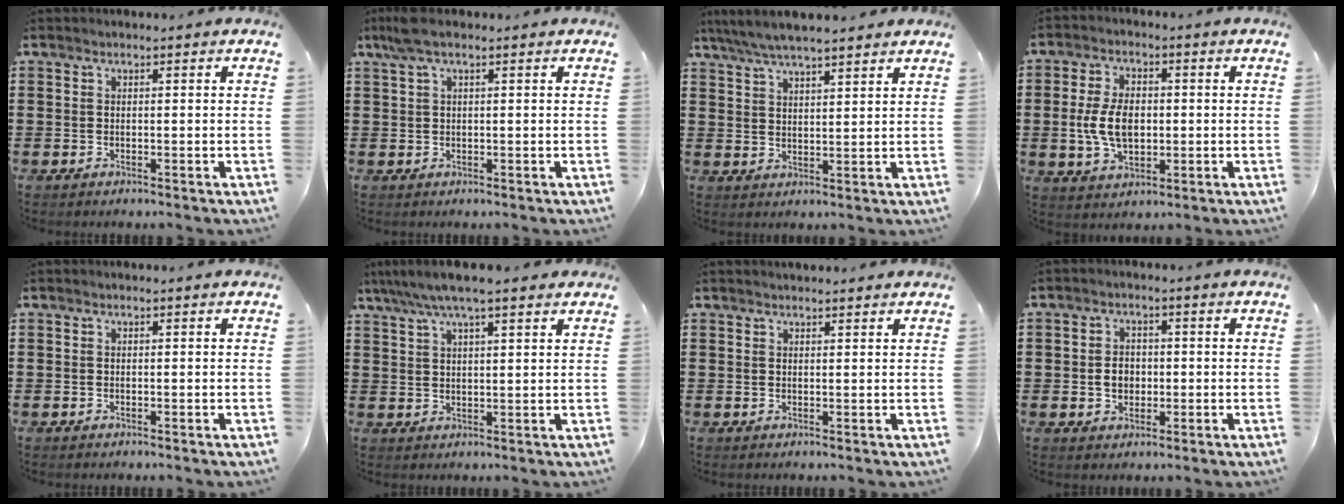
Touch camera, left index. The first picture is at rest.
{"total": 2.8, "force": [1.3, 0.5, 2.4], "torque": [-0.056, 0.000, 0.021]}
{"total": 5.1, "force": [4.5, 0.6, 2.2], "torque": [-0.055, -0.013, 0.082]}
{"total": 7.6, "force": [-0.2, 4.5, 6.1], "torque": [-0.136, 0.008, -0.007]}
{"total": 0.0}
{"total": 5.9, "force": [4.5, 0.6, 3.7], "torque": [-0.082, -0.006, 0.080]}
{"total": 1.2, "force": [1.2, 0.2, 0.2], "torque": [-0.005, 0.000, 0.023]}
{"total": 3.4, "force": [-0.4, 2.6, 2.1], "torque": [-0.038, 0.003, -0.012]}